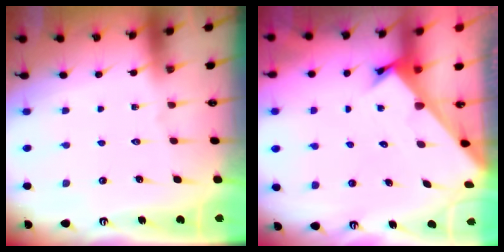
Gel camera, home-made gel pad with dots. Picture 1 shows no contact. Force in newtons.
{"total": 2.3, "press": 2.3, "slide": 0.2}